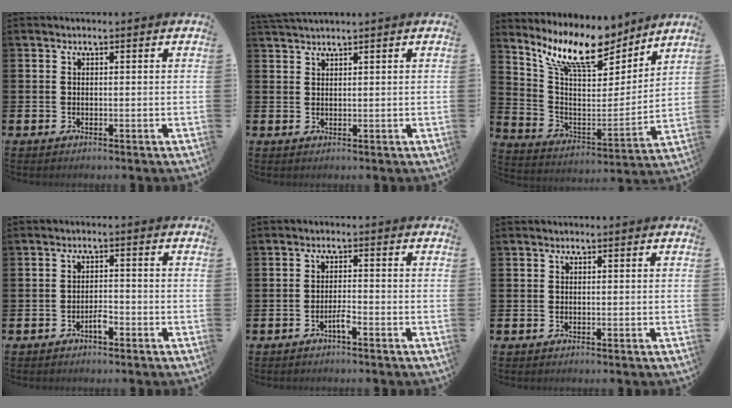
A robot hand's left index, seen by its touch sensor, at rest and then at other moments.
{"total": 1.7, "force": [1.6, -0.3, 0.1], "torque": [-0.006, -0.003, 0.032]}
{"total": 13.2, "force": [11.1, 3.7, 6.1], "torque": [-0.137, -0.072, 0.195]}
{"total": 2.0, "force": [-1.1, 0.7, 1.4], "torque": [-0.020, 0.000, -0.023]}
{"total": 1.8, "force": [-1.2, 0.1, 1.4], "torque": [-0.026, 0.000, -0.022]}
{"total": 0.0}